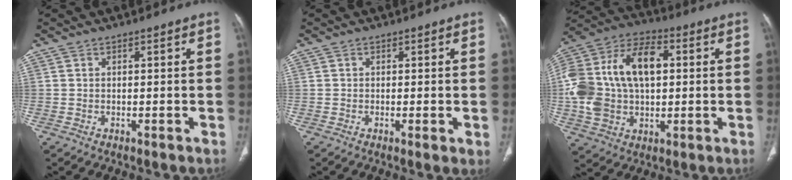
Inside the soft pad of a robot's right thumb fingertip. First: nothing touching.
{"total": 2.0, "force": [-0.2, 0.4, 1.9], "torque": [-0.037, -0.007, -0.005]}
{"total": 22.6, "force": [2.3, 14.2, 17.5], "torque": [-0.342, 0.024, 0.038]}